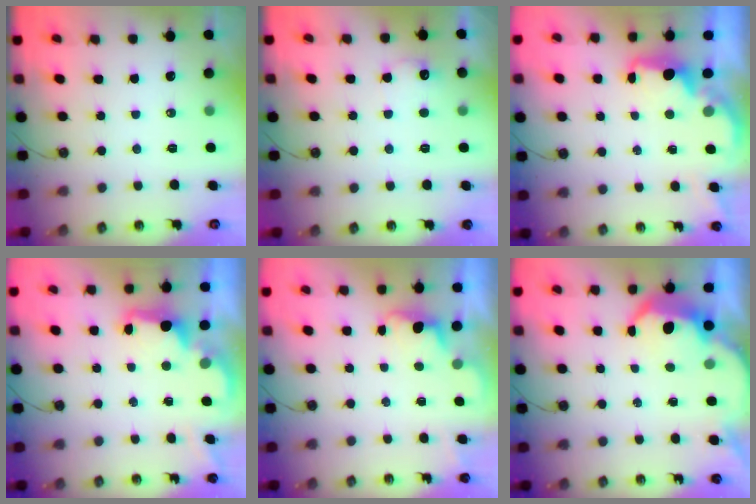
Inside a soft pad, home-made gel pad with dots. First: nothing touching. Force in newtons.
{"total": 6.9, "press": 6.8, "slide": 1.3}
{"total": 2.0, "press": 1.8, "slide": 0.7}
{"total": 2.4, "press": 2.3, "slide": 0.6}
{"total": 0.9, "press": 0.6, "slide": 0.7}
{"total": 6.5, "press": 6.4, "slide": 0.4}